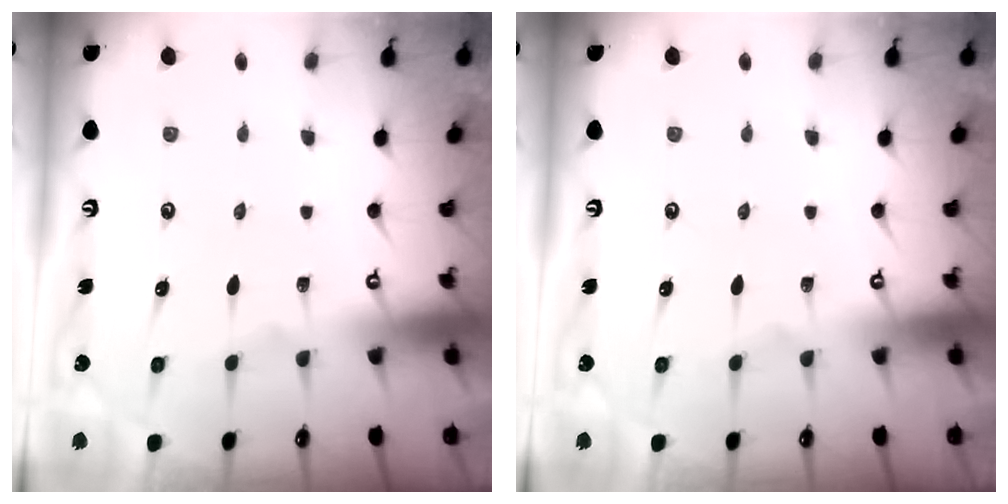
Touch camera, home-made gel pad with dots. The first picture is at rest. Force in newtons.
{"total": 0.0}